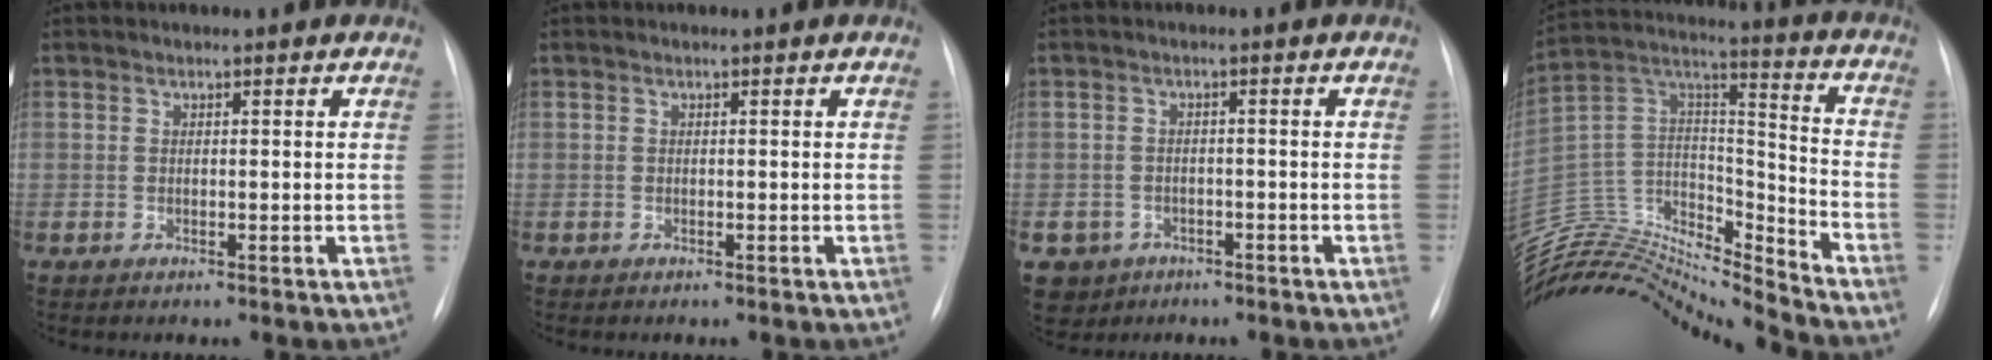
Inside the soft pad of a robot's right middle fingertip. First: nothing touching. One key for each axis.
{"total": 0.0}
{"total": 5.1, "fx": -2.7, "fy": 4.3, "fz": 0.5, "tx": -0.008, "ty": 0.008, "tz": -0.038}
{"total": 24.1, "fx": -23.4, "fy": 2.2, "fz": 5.5, "tx": -0.121, "ty": 0.047, "tz": -0.397}